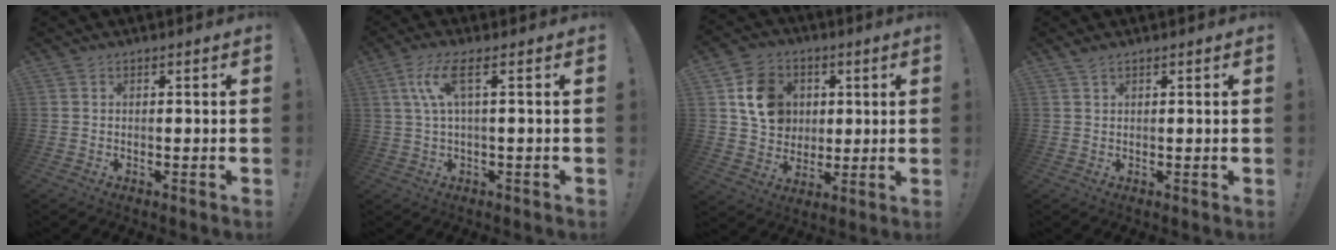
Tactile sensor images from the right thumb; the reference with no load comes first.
{"total": 7.8, "force": [2.3, 1.5, 7.3], "torque": [-0.144, 0.003, 0.042]}
{"total": 13.4, "force": [3.7, 11.6, 5.7], "torque": [-0.078, 0.000, 0.079]}
{"total": 1.5, "force": [1.1, 0.3, 1.0], "torque": [-0.024, 0.002, 0.021]}